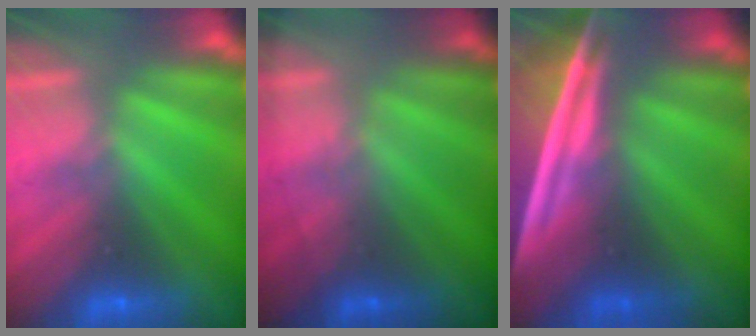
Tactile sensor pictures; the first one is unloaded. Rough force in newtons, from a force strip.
{"total": 1.8}
{"total": 7.1}